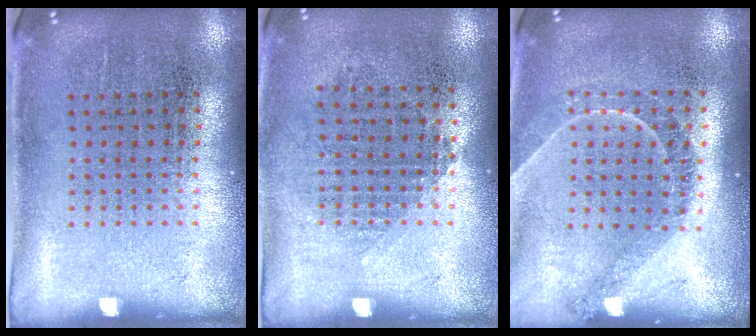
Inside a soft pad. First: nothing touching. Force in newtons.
{"total": 0.9, "press": 0.8, "slide": 0.4}
{"total": 1.2, "press": 1.2, "slide": 0.4}